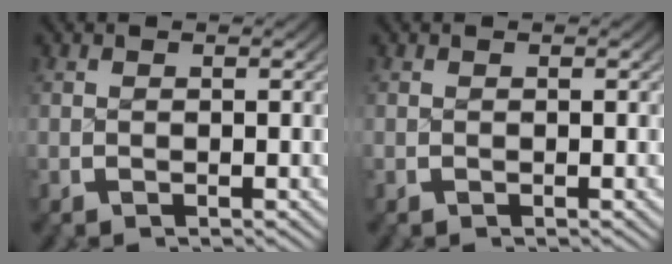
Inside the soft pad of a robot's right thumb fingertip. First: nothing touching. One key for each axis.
{"total": 0.0}